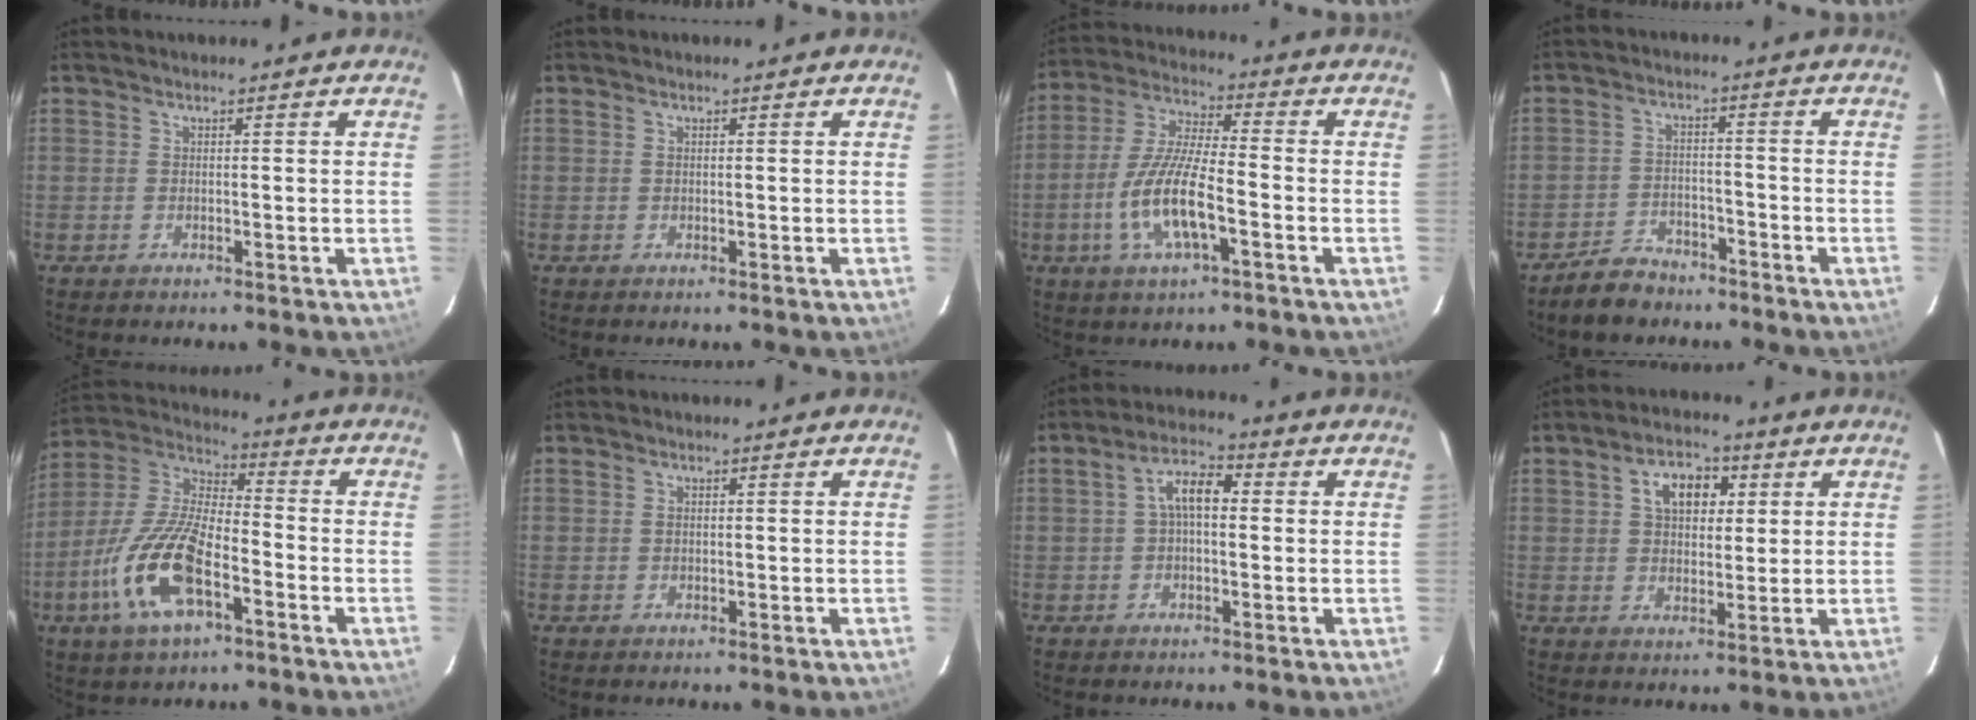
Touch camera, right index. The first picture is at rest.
{"total": 0.0}
{"total": 12.8, "force": [-4.4, 3.3, 11.5], "torque": [-0.243, -0.005, -0.085]}
{"total": 6.5, "force": [-5.3, 3.5, 1.4], "torque": [-0.051, 0.015, -0.083]}
{"total": 16.7, "force": [-7.2, 6.6, 13.6], "torque": [-0.292, -0.008, -0.143]}
{"total": 0.6, "force": [0.0, 0.5, 0.3], "torque": [-0.003, 0.002, 0.000]}
{"total": 5.9, "force": [0.5, 2.9, 5.2], "torque": [-0.098, 0.021, 0.008]}
{"total": 7.4, "force": [2.6, 4.7, 5.1], "torque": [-0.083, 0.026, 0.045]}